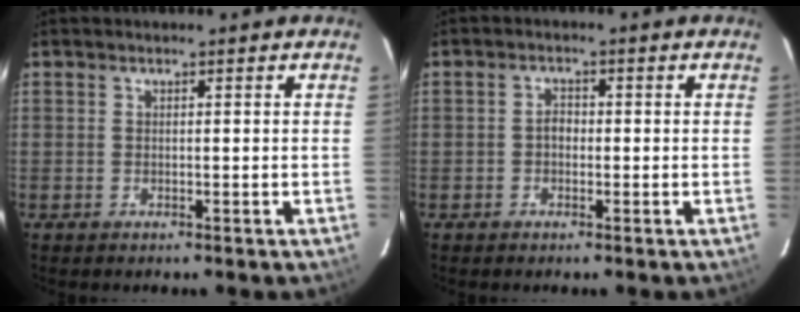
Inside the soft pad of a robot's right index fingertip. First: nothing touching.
{"total": 1.7, "force": [-0.4, 1.3, 1.0], "torque": [-0.019, 0.007, -0.009]}